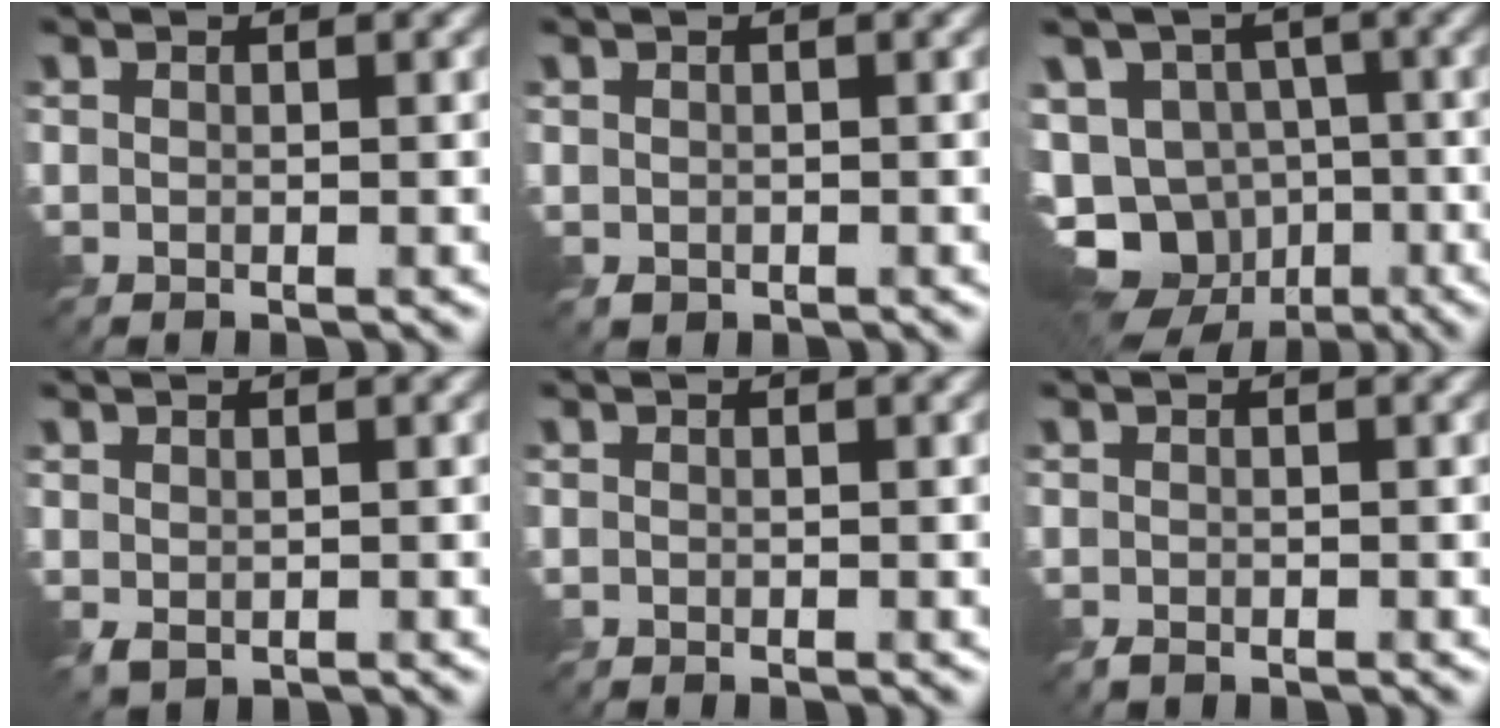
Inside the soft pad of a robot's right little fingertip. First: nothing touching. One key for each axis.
{"total": 0.6, "fx": 0.1, "fy": 0.6, "fz": 0.1, "tx": -0.001, "ty": -0.001, "tz": 0.005}
{"total": 15.0, "fx": -7.0, "fy": 11.6, "fz": 6.2, "tx": -0.132, "ty": -0.030, "tz": -0.112}
{"total": 1.0, "fx": 0.3, "fy": 0.8, "fz": 0.6, "tx": -0.012, "ty": -0.003, "tz": 0.009}
{"total": 0.0}
{"total": 0.6, "fx": -0.4, "fy": 0.5, "fz": 0.3, "tx": -0.003, "ty": 0.000, "tz": -0.005}